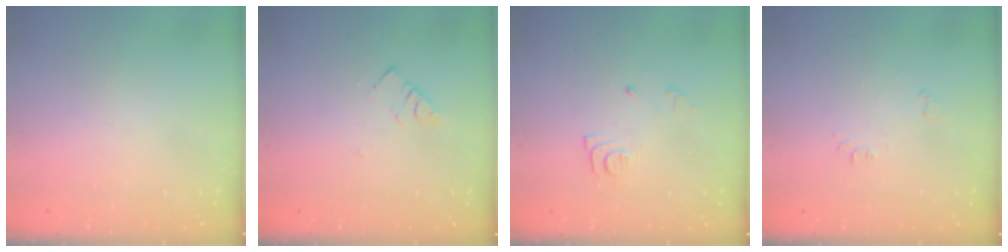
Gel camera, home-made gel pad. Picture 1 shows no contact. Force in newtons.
{"total": 2.8, "press": 2.7, "slide": 0.4}
{"total": 8.4, "press": 8.3, "slide": 0.8}
{"total": 3.5, "press": 3.4, "slide": 0.5}